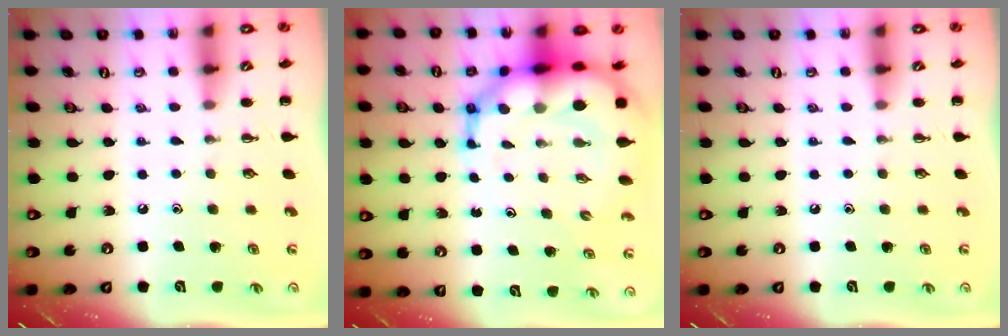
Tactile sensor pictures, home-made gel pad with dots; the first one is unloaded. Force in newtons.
{"total": 15.9, "press": 15.3, "slide": 4.4}
{"total": 0.0}